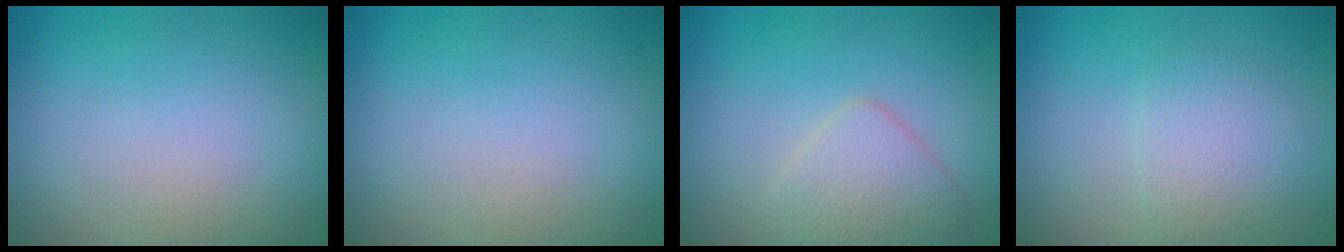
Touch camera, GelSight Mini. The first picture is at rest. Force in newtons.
{"total": 0.0}
{"total": 3.0, "press": 3.0, "slide": 0.1}
{"total": 2.3, "press": 2.3, "slide": 0.0}